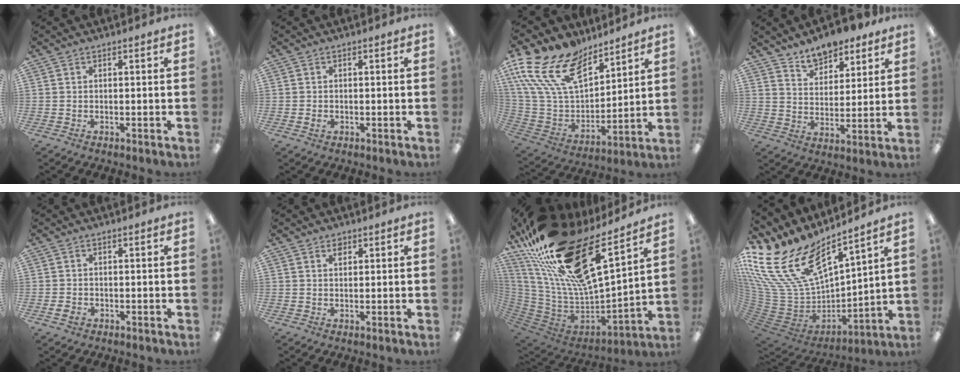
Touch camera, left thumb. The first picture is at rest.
{"total": 1.1, "force": [-0.3, 0.8, 0.7], "torque": [-0.011, 0.002, -0.006]}
{"total": 20.7, "force": [13.0, 11.4, 11.4], "torque": [-0.246, -0.074, 0.242]}
{"total": 8.6, "force": [7.6, 3.7, 1.7], "torque": [-0.022, -0.048, 0.138]}
{"total": 1.9, "force": [-0.8, 1.4, 1.0], "torque": [-0.015, 0.003, -0.015]}
{"total": 1.5, "force": [1.2, 0.8, 0.4], "torque": [-0.001, -0.004, 0.022]}
{"total": 29.5, "force": [17.6, 11.4, 20.9], "torque": [-0.361, -0.107, 0.324]}
{"total": 21.3, "force": [12.5, 12.1, 12.2], "torque": [-0.266, -0.087, 0.245]}